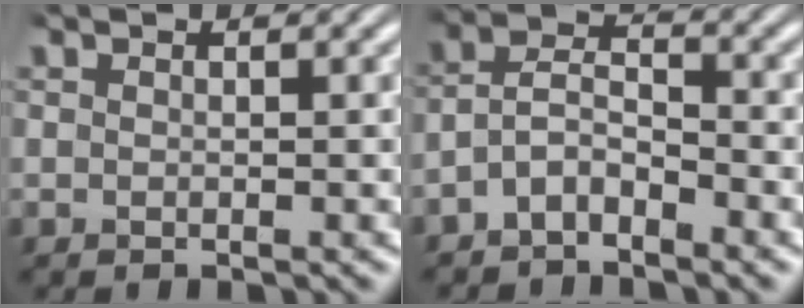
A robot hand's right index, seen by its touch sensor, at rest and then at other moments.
{"total": 4.9, "force": [-2.4, 3.7, 2.2], "torque": [-0.049, -0.012, -0.048]}